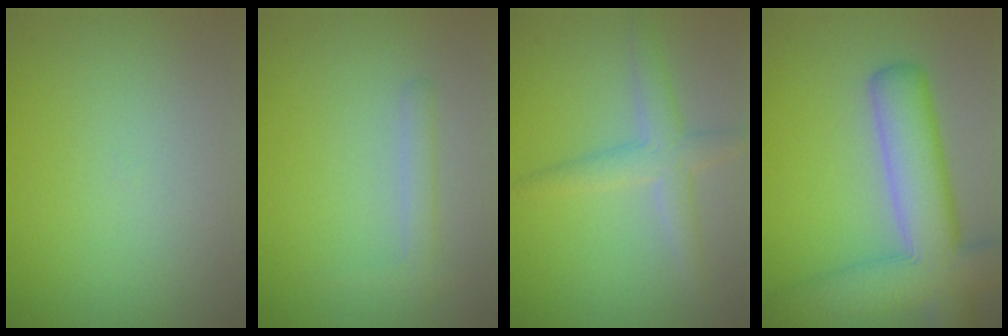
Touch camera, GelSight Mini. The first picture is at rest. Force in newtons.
{"total": 0.9, "press": 0.9, "slide": 0.1}
{"total": 3.2, "press": 3.2, "slide": 0.0}
{"total": 9.4, "press": 9.3, "slide": 0.6}